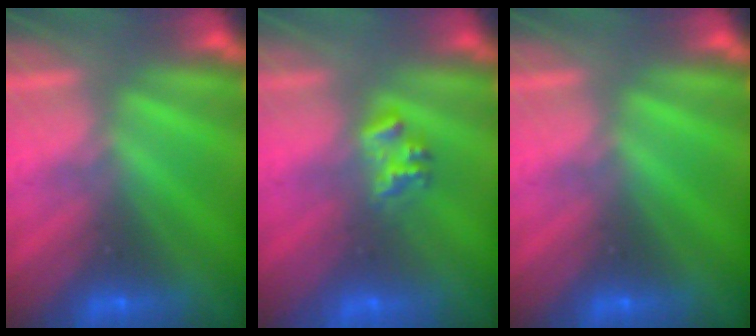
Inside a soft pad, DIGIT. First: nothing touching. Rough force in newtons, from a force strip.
{"total": 2.2}
{"total": 0.0}